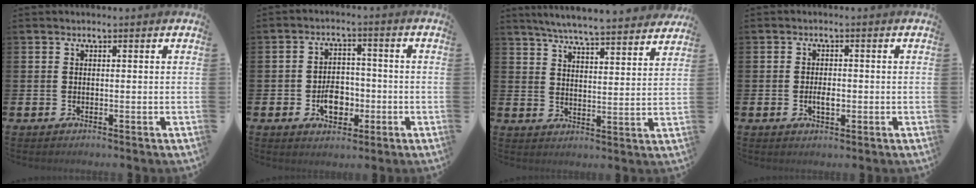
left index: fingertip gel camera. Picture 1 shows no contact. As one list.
[{"total": 4.9, "force": [-1.5, 3.4, 3.2], "torque": [-0.053, 0.004, -0.030]}, {"total": 6.1, "force": [5.9, -0.1, 1.4], "torque": [-0.046, -0.043, 0.103]}, {"total": 2.2, "force": [-0.3, 1.2, 1.8], "torque": [-0.026, -0.001, -0.008]}]